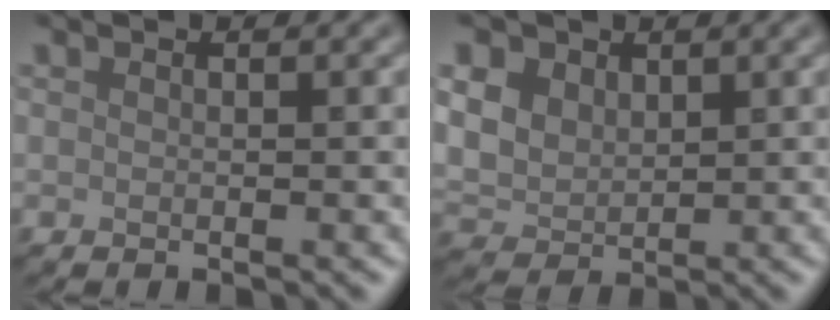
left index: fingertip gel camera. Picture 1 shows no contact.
{"total": 8.7, "force": [4.1, 6.4, 4.2], "torque": [-0.112, 0.028, 0.063]}